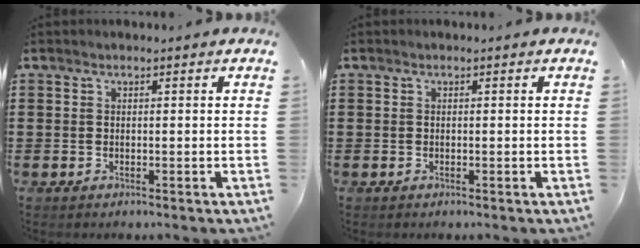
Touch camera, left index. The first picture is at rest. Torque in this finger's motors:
{"motor_torque": [0.00, 0.00, -0.01, 0.00]}